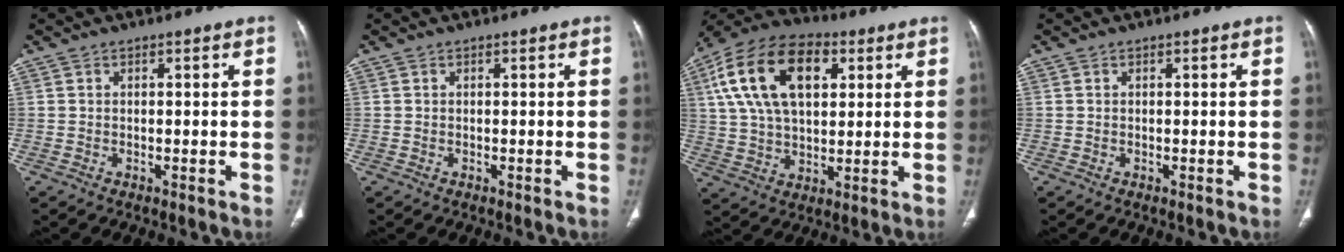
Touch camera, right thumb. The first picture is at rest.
{"total": 0.0}
{"total": 19.9, "force": [6.4, 11.6, 14.9], "torque": [-0.259, 0.004, 0.107]}
{"total": 0.0}